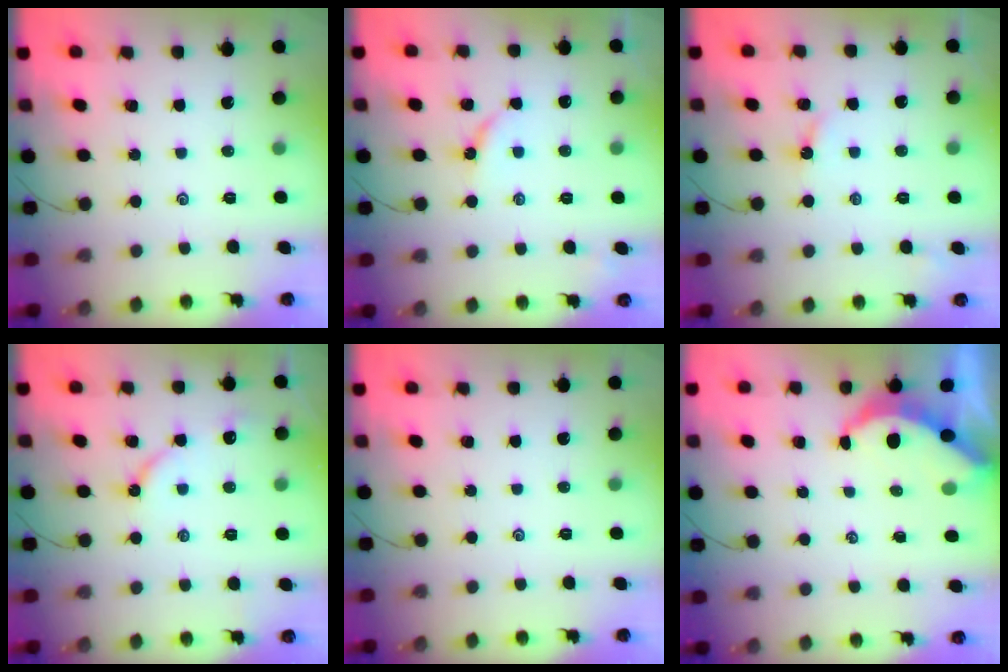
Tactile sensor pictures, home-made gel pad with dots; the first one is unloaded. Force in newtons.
{"total": 2.5, "press": 2.5, "slide": 0.4}
{"total": 2.6, "press": 2.6, "slide": 0.3}
{"total": 5.8, "press": 5.8, "slide": 0.6}
{"total": 0.0}
{"total": 4.9, "press": 4.9, "slide": 0.4}